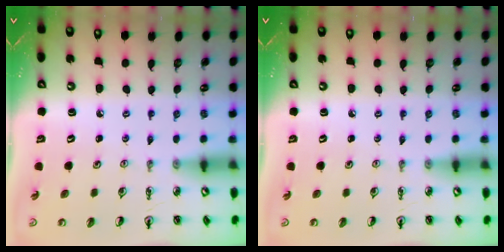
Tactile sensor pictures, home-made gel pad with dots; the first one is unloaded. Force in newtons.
{"total": 0.0}